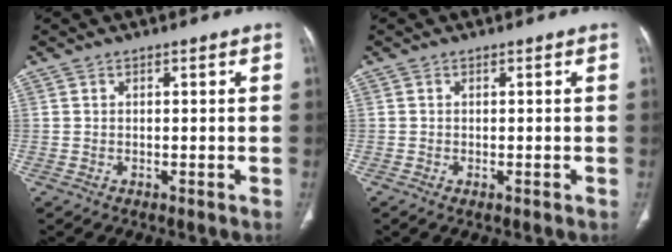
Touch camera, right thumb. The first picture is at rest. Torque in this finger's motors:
{"motor_torque": [2.48, 2.28, -0.22, -0.15, 0.06]}